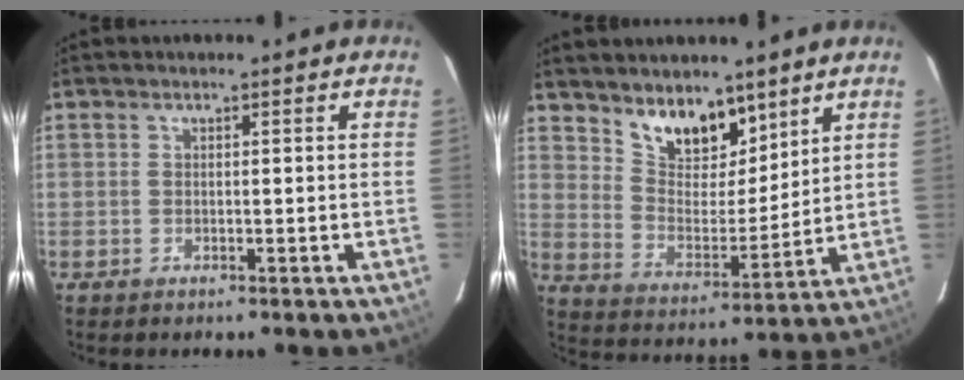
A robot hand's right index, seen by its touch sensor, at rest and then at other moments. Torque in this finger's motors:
{"motor_torque": [0.66, 0.66, 0.16, 0.07]}